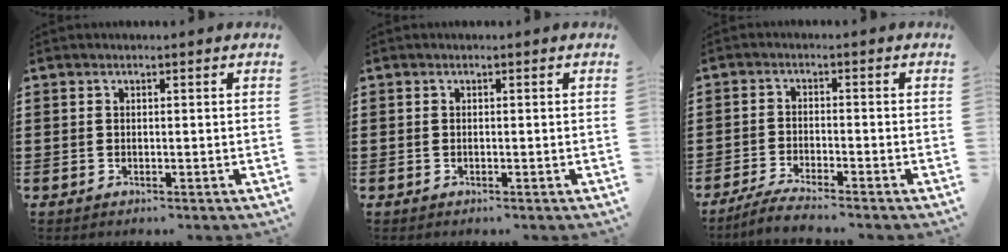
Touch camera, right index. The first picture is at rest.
{"total": 0.0}
{"total": 3.3, "force": [-3.1, -0.3, 1.1], "torque": [-0.026, -0.003, -0.063]}